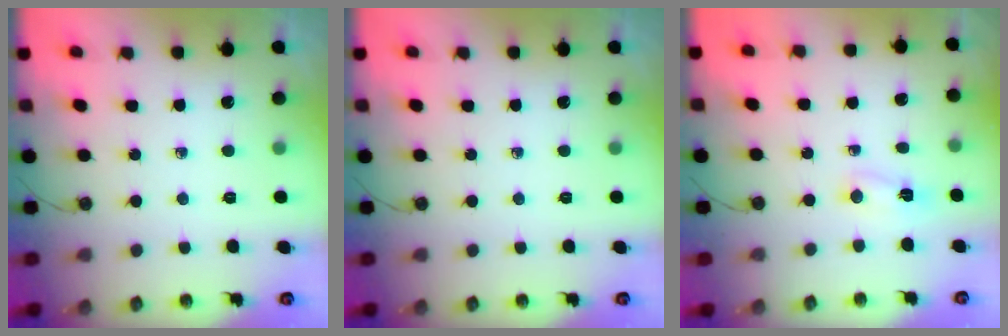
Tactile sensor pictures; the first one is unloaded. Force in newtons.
{"total": 0.0}
{"total": 2.4, "press": 2.2, "slide": 0.8}